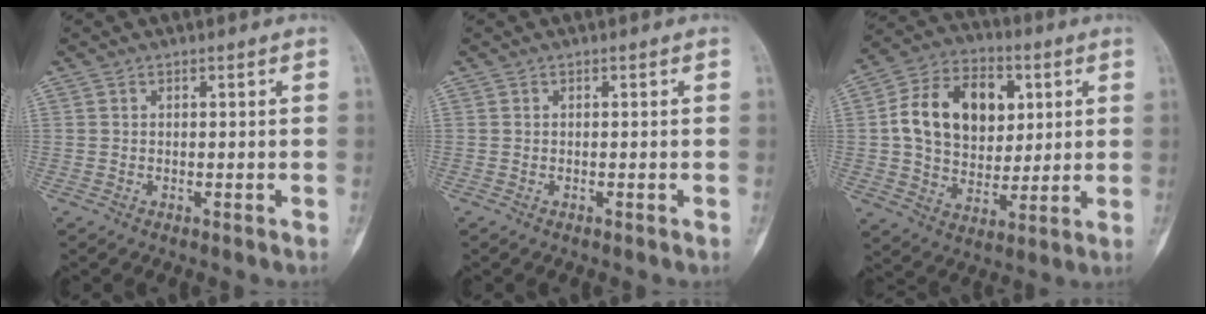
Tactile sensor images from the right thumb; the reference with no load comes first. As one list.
[{"total": 0.0}, {"total": 17.6, "force": [3.6, 12.9, 11.5], "torque": [-0.158, 0.009, 0.060]}]